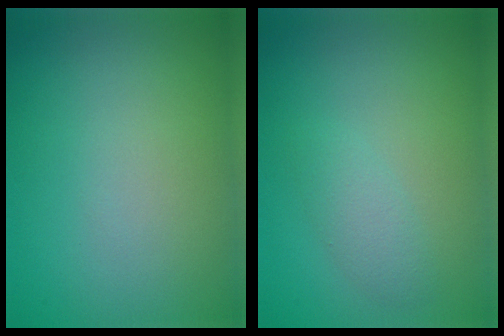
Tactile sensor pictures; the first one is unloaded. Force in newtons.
{"total": 1.5, "press": 1.5, "slide": 0.0}